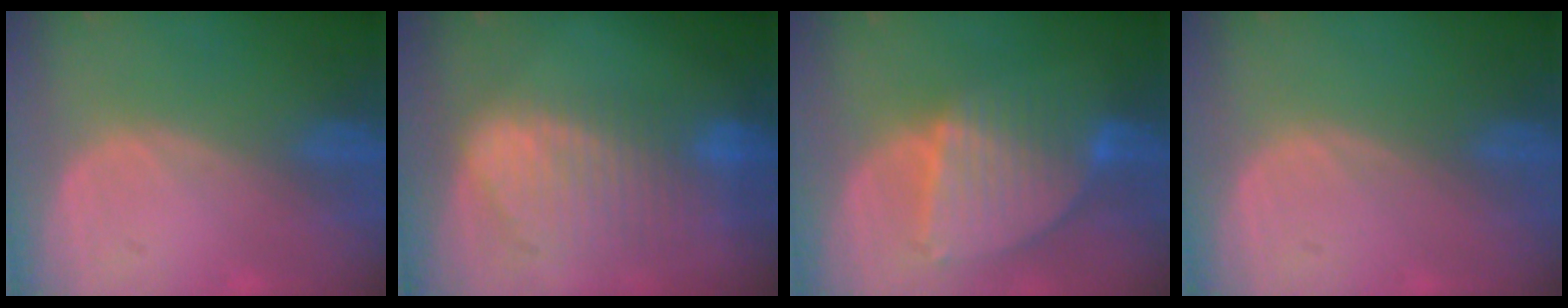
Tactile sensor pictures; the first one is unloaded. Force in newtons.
{"total": 9.2, "press": 8.1, "slide": 4.4}
{"total": 8.5, "press": 7.4, "slide": 4.1}
{"total": 0.0}